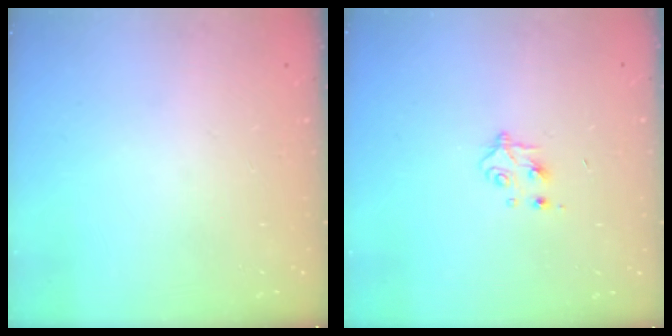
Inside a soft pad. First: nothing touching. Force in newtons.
{"total": 5.0, "press": 4.9, "slide": 0.7}